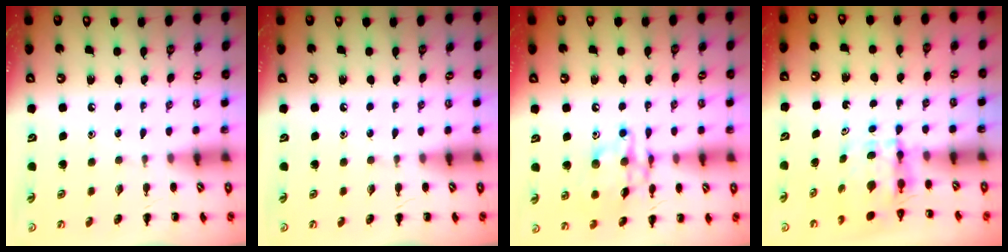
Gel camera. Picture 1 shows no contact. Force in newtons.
{"total": 0.0}
{"total": 13.7, "press": 13.7, "slide": 1.1}
{"total": 3.9, "press": 3.8, "slide": 0.3}